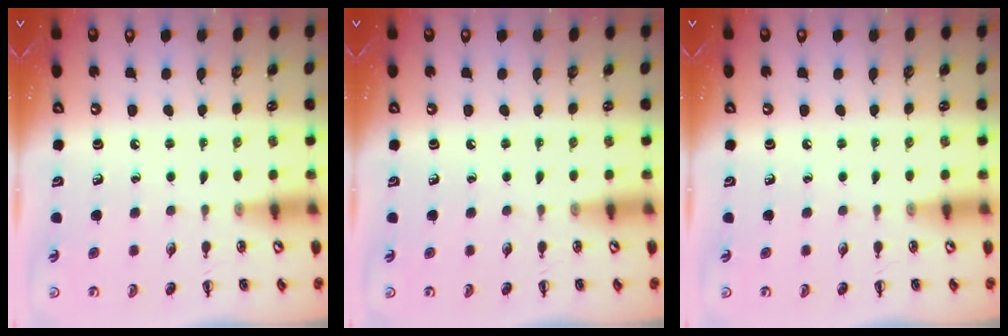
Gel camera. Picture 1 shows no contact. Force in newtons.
{"total": 0.0}
{"total": 0.0}